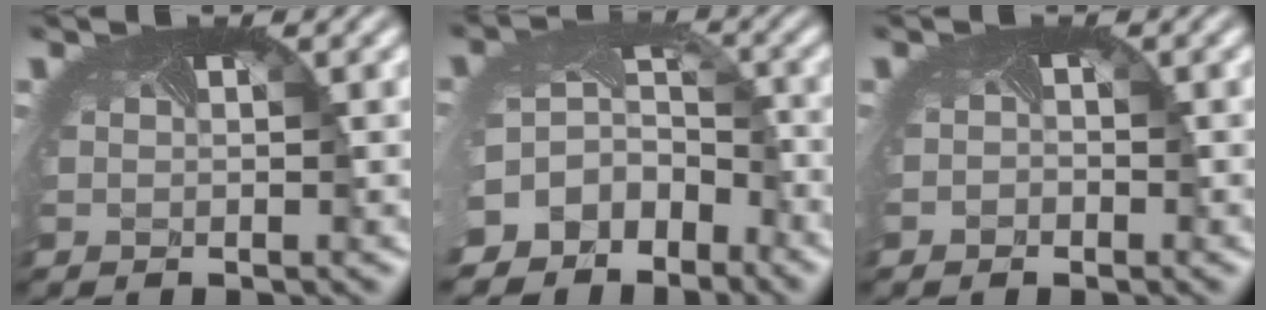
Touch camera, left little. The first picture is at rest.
{"total": 10.6, "force": [-6.9, 7.7, 2.2], "torque": [-0.075, -0.038, -0.081]}
{"total": 0.8, "force": [-0.4, 0.6, -0.3], "torque": [-0.004, -0.006, -0.009]}